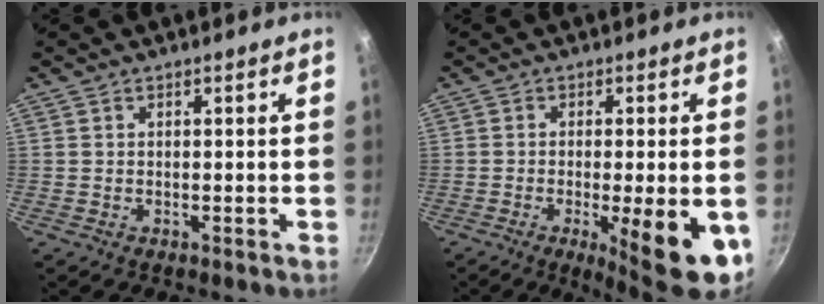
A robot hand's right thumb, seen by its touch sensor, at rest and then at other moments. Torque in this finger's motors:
{"motor_torque": [2.26, 2.31, 1.84, -0.34, 0.38]}